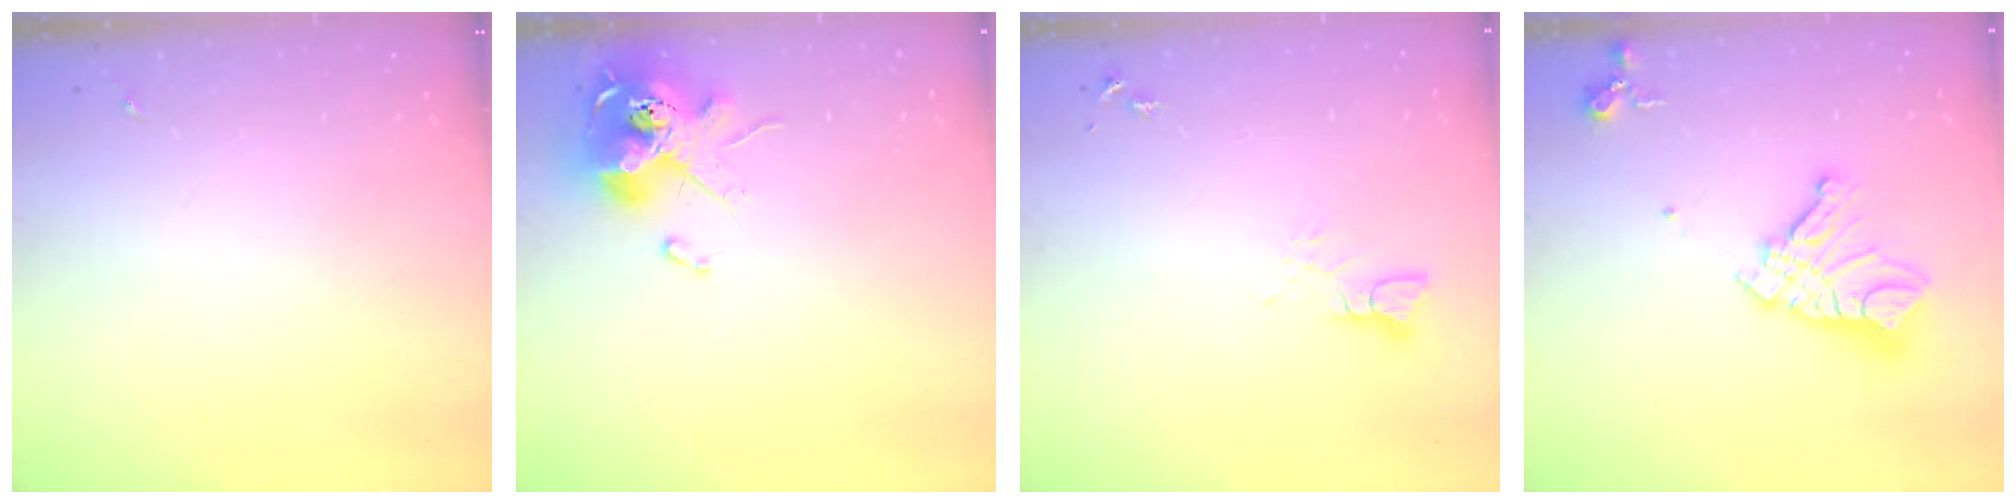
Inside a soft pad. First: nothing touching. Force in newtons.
{"total": 14.0, "press": 13.9, "slide": 1.5}
{"total": 3.4, "press": 3.4, "slide": 0.3}
{"total": 16.4, "press": 16.3, "slide": 2.1}